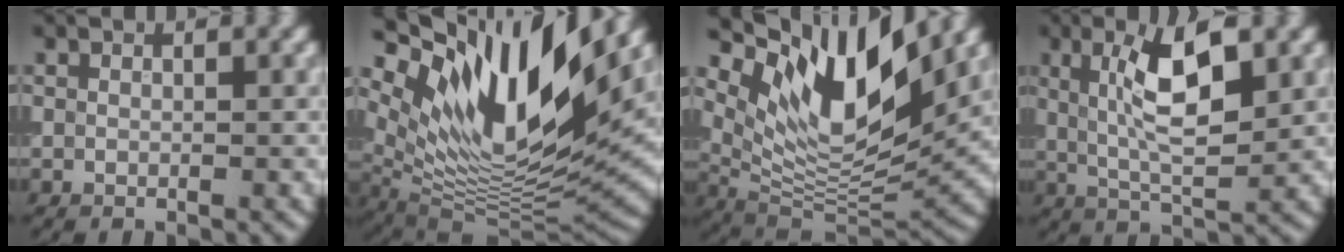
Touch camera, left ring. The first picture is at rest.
{"total": 15.9, "force": [8.5, 5.1, 12.4], "torque": [-0.240, 0.014, 0.156]}
{"total": 11.3, "force": [6.4, 4.0, 8.4], "torque": [-0.142, -0.009, 0.126]}
{"total": 6.4, "force": [1.8, 1.9, 5.9], "torque": [-0.102, 0.001, 0.032]}